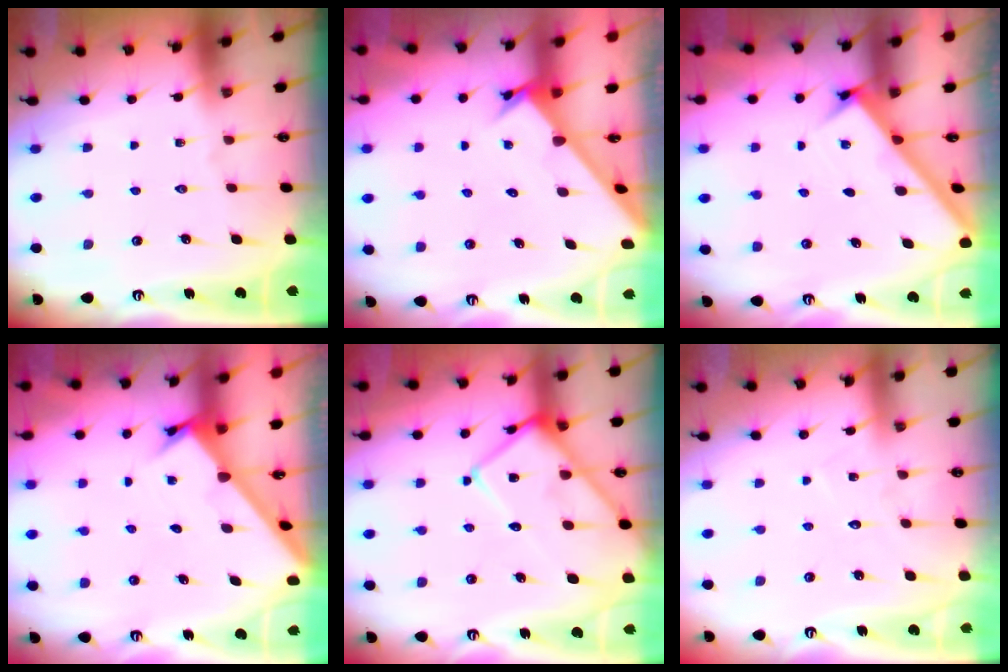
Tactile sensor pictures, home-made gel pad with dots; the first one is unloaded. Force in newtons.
{"total": 2.5, "press": 2.5, "slide": 0.2}
{"total": 2.4, "press": 2.3, "slide": 0.3}
{"total": 2.0, "press": 2.0, "slide": 0.2}
{"total": 13.5, "press": 13.4, "slide": 1.3}
{"total": 3.5, "press": 3.5, "slide": 0.5}